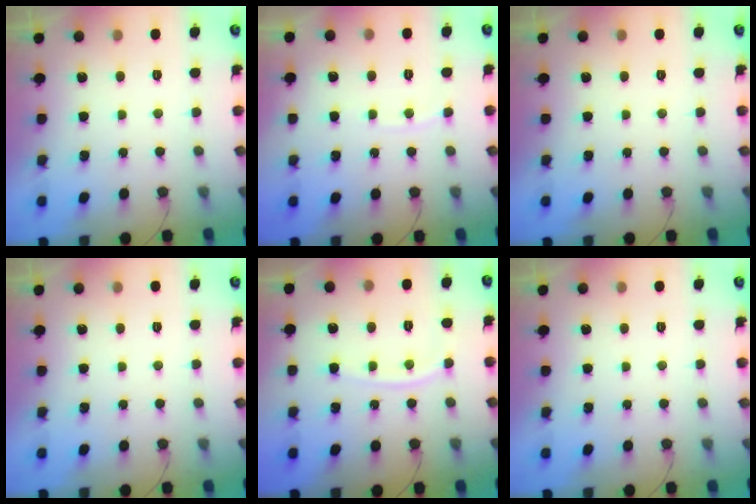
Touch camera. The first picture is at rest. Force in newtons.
{"total": 2.8, "press": 2.7, "slide": 0.4}
{"total": 0.0}
{"total": 0.0}
{"total": 7.1, "press": 7.0, "slide": 0.9}
{"total": 0.0}